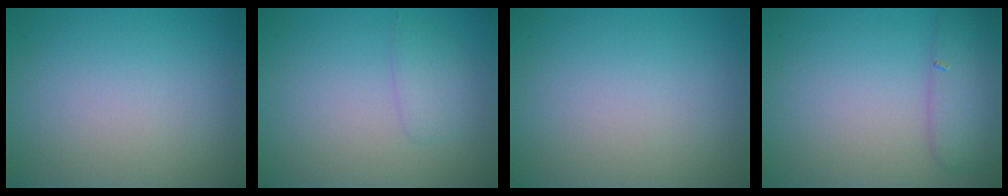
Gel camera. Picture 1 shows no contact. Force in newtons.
{"total": 1.5, "press": 1.5, "slide": 0.1}
{"total": 0.0}
{"total": 3.2, "press": 3.2, "slide": 0.1}